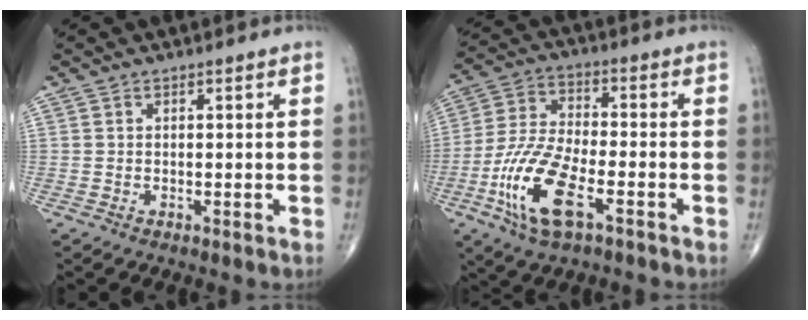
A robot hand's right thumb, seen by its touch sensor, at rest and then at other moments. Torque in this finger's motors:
{"motor_torque": [2.80, 2.21, 1.43, -0.11, 0.45]}